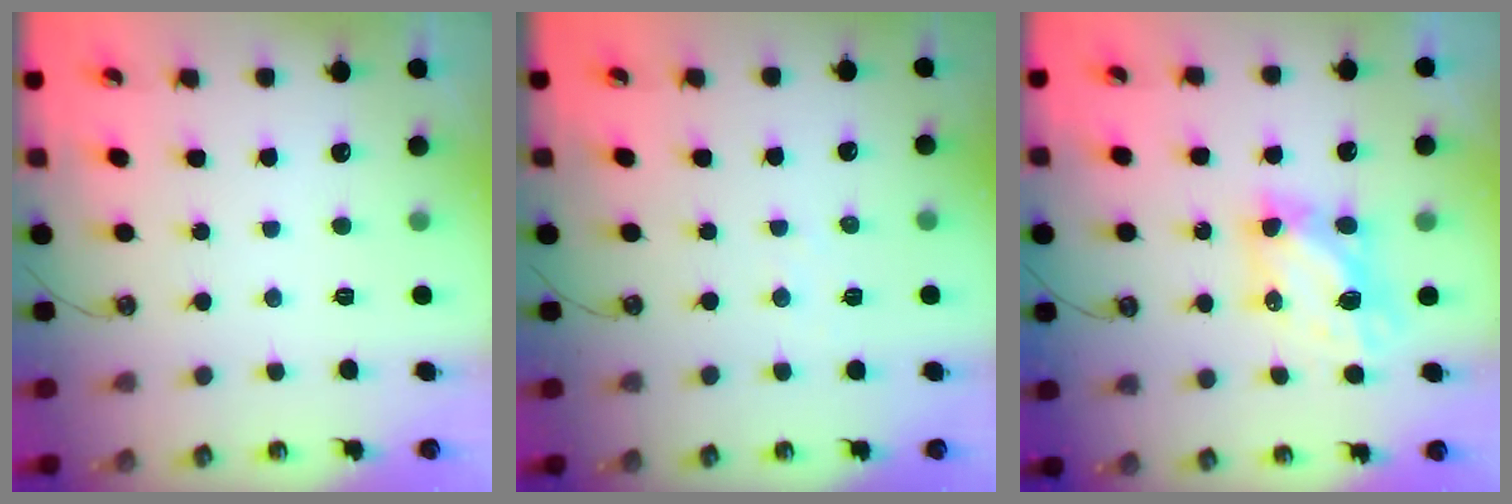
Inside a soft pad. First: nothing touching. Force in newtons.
{"total": 3.0, "press": 3.0, "slide": 0.4}
{"total": 6.1, "press": 6.1, "slide": 0.3}